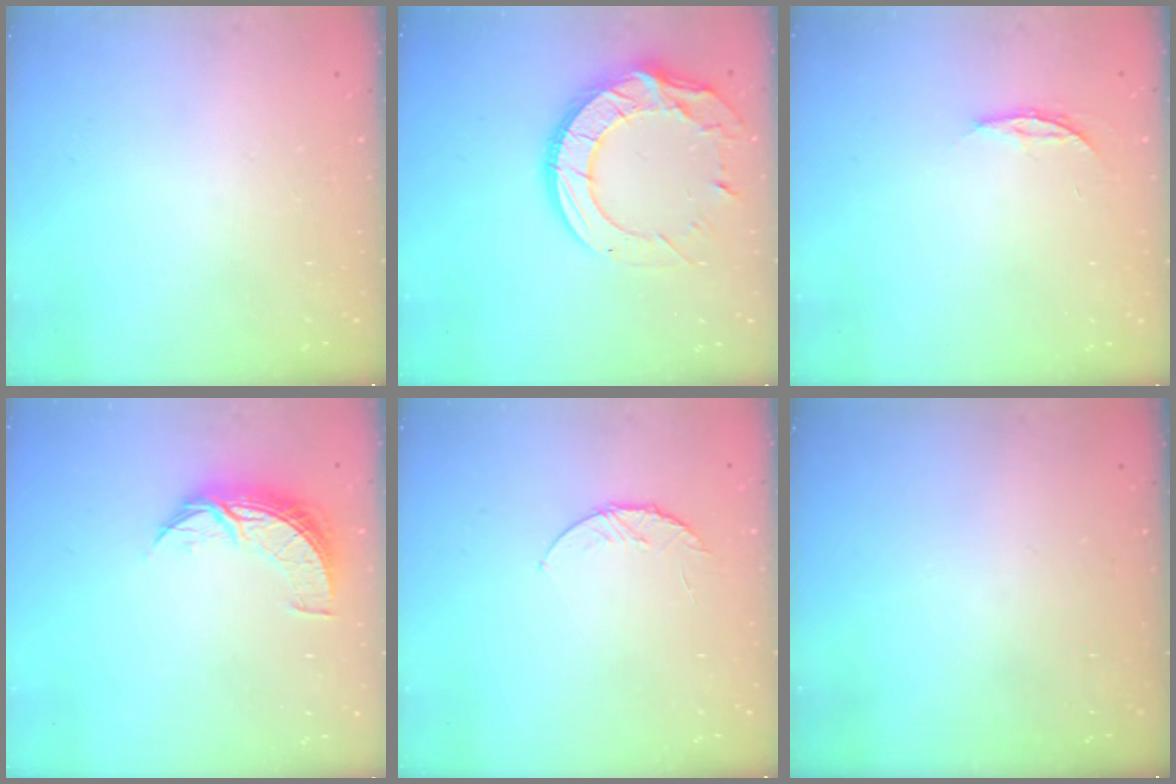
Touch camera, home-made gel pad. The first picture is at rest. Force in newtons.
{"total": 18.1, "press": 18.1, "slide": 1.3}
{"total": 3.8, "press": 3.8, "slide": 0.3}
{"total": 8.5, "press": 8.5, "slide": 0.5}
{"total": 5.7, "press": 5.7, "slide": 0.7}
{"total": 0.0}